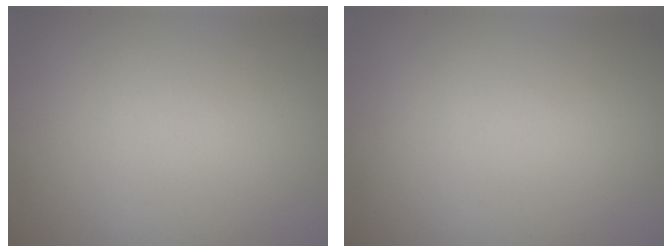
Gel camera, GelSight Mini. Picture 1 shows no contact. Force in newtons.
{"total": 0.0}